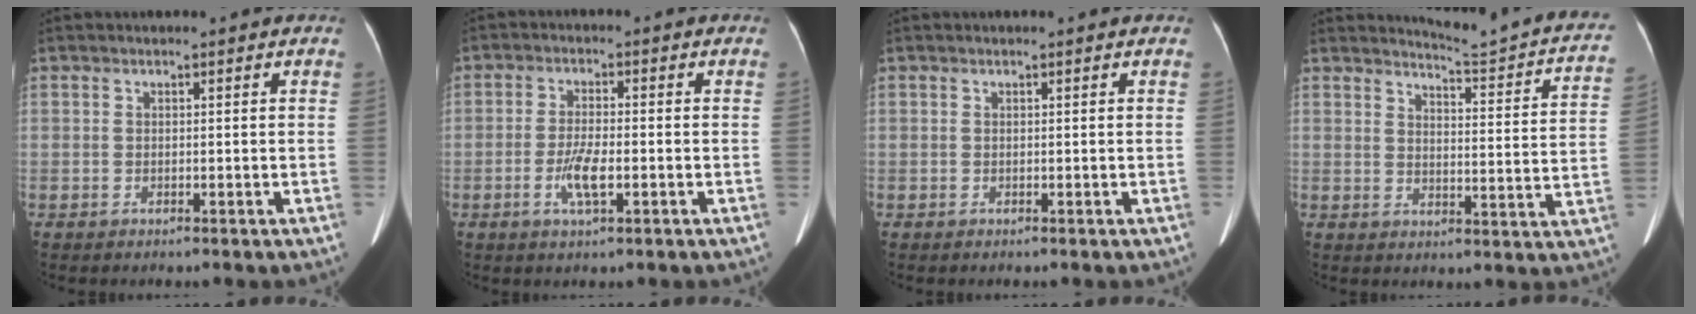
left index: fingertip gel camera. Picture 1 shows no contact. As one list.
[{"total": 4.6, "force": [-1.6, 1.0, 4.2], "torque": [-0.088, -0.003, -0.029]}, {"total": 0.0}, {"total": 14.8, "force": [13.9, 0.6, 5.1], "torque": [-0.062, -0.072, 0.150]}]